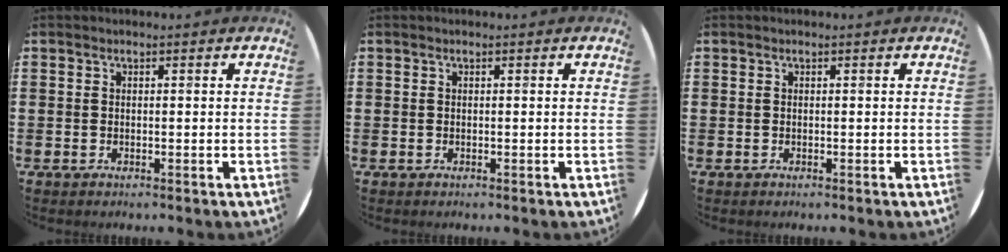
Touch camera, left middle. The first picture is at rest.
{"total": 0.0}
{"total": 0.0}